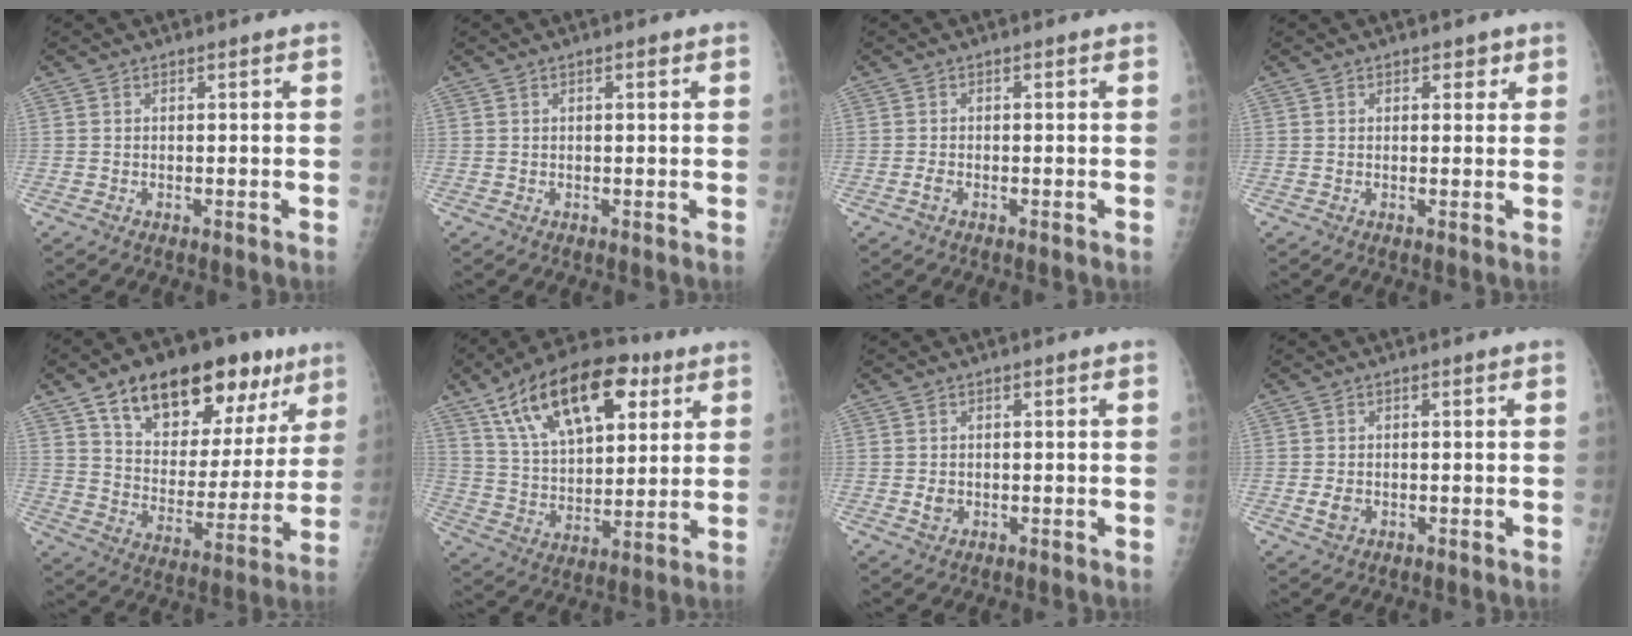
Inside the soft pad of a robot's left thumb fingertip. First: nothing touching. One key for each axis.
{"total": 1.1, "fx": 0.5, "fy": 0.4, "fz": 0.9, "tx": -0.012, "ty": 0.002, "tz": 0.007}
{"total": 0.9, "fx": -0.7, "fy": 0.4, "fz": 0.4, "tx": -0.009, "ty": -0.002, "tz": -0.016}
{"total": 2.0, "fx": 1.1, "fy": 1.4, "fz": 0.8, "tx": 0.014, "ty": -0.005, "tz": 0.012}
{"total": 25.4, "fx": 14.2, "fy": 12.9, "fz": 16.6, "tx": -0.207, "ty": -0.021, "tz": 0.224}
{"total": 22.2, "fx": 10.7, "fy": 11.3, "fz": 15.8, "tx": -0.236, "ty": -0.017, "tz": 0.184}
{"total": 1.8, "fx": -0.5, "fy": 1.6, "fz": 0.7, "tx": -0.004, "ty": 0.000, "tz": -0.006}
{"total": 2.3, "fx": -0.8, "fy": 1.7, "fz": 1.2, "tx": -0.020, "ty": -0.001, "tz": -0.013}